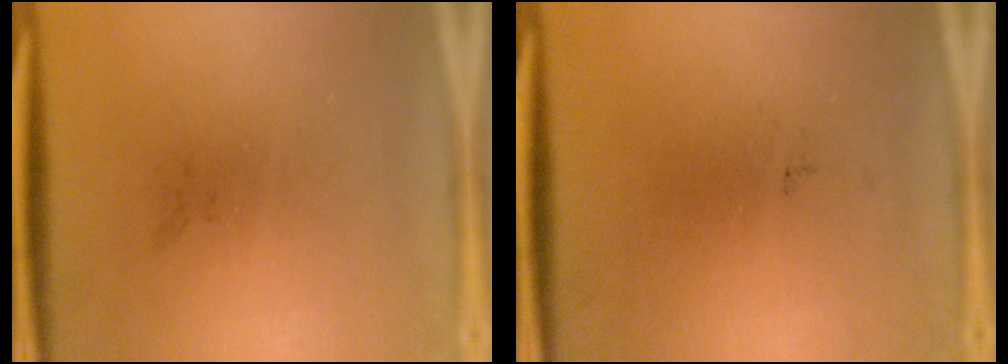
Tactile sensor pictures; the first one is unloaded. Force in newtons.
{"total": 0.0}